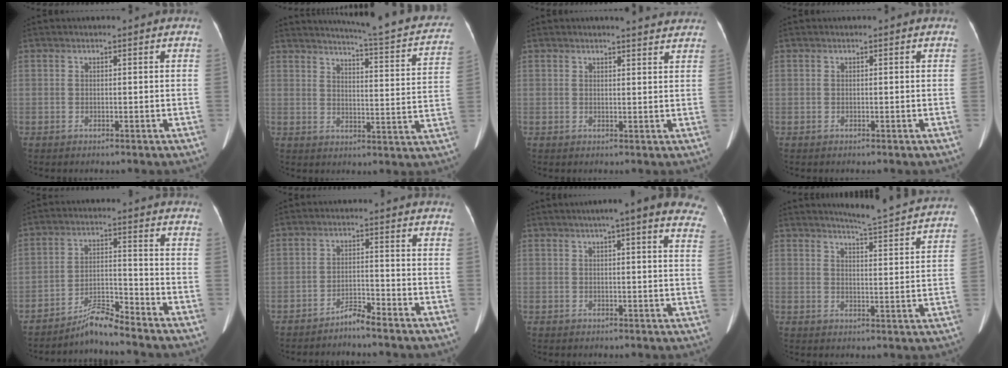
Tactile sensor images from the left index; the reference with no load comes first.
{"total": 19.8, "force": [18.1, 1.6, 8.0], "torque": [-0.100, -0.050, 0.206]}
{"total": 5.5, "force": [5.2, 0.8, 1.7], "torque": [-0.016, -0.002, 0.046]}
{"total": 0.0}
{"total": 5.4, "force": [-5.2, -0.6, 1.4], "torque": [-0.027, -0.008, -0.094]}
{"total": 2.9, "force": [-2.7, -0.3, 0.9], "torque": [-0.014, -0.009, -0.051]}
{"total": 16.1, "force": [12.3, 2.2, 10.1], "torque": [-0.122, 0.022, 0.134]}
{"total": 12.9, "force": [12.3, -0.8, 3.7], "torque": [-0.061, -0.030, 0.145]}